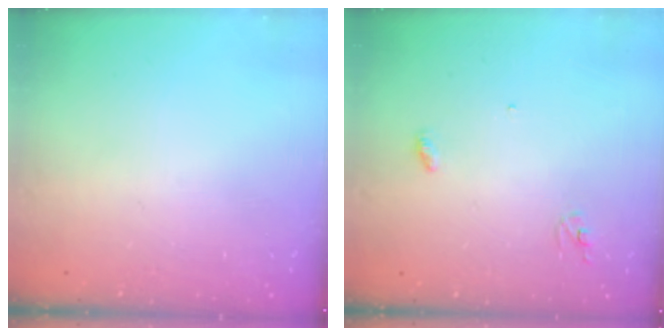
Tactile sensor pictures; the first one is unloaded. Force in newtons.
{"total": 2.9, "press": 2.9, "slide": 0.2}